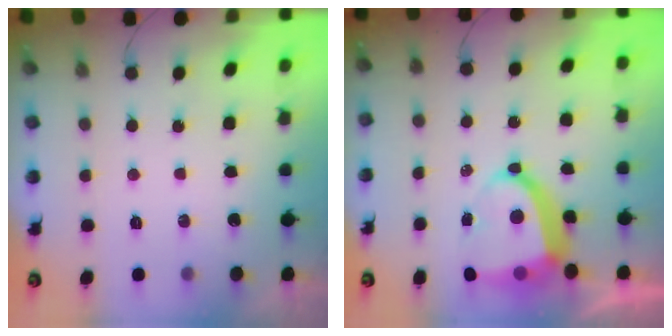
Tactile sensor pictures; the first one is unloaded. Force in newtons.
{"total": 11.9, "press": 11.7, "slide": 1.9}